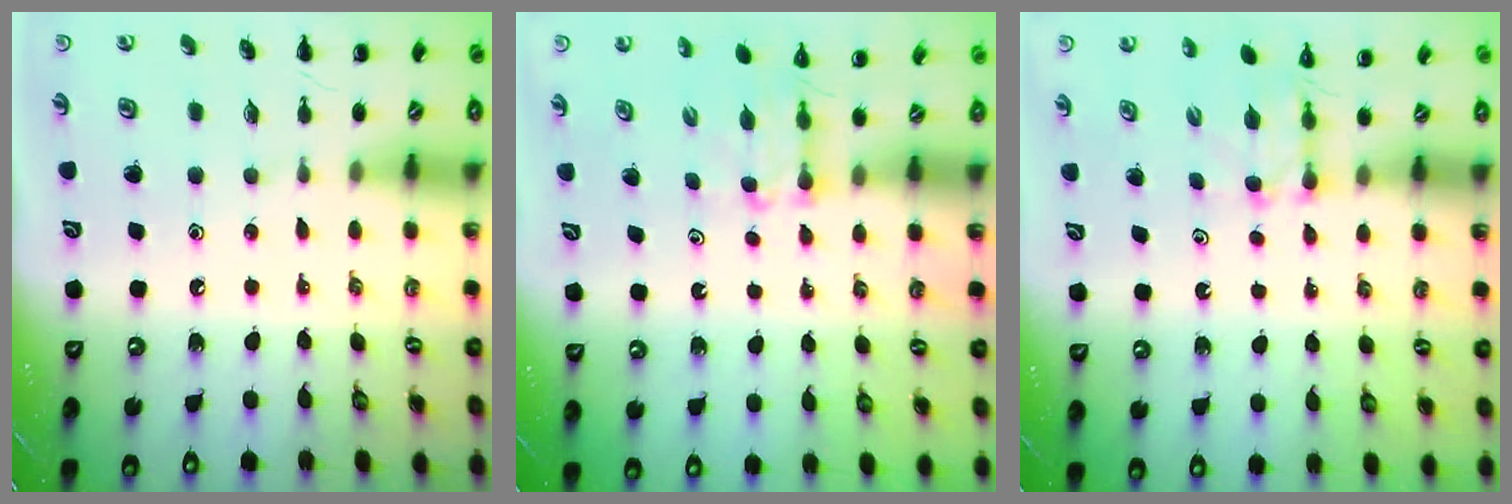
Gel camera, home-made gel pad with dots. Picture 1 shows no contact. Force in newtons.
{"total": 2.7, "press": 2.5, "slide": 1.1}
{"total": 2.8, "press": 2.6, "slide": 1.1}